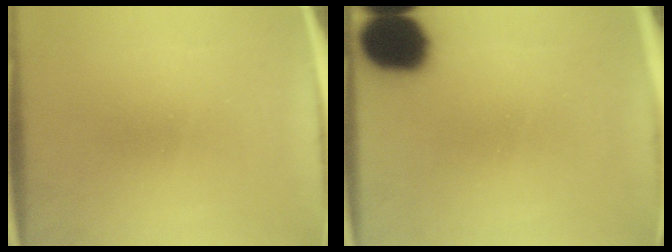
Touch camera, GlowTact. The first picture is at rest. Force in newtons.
{"total": 15.6}